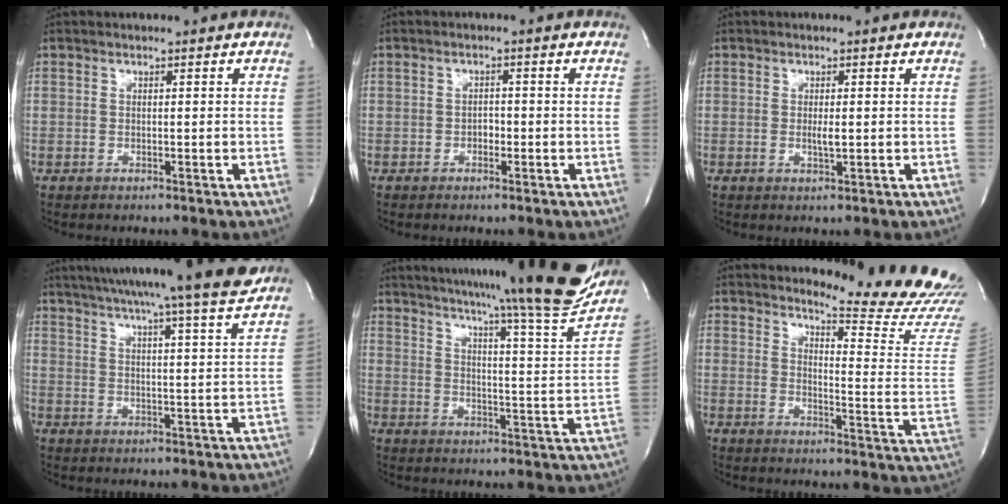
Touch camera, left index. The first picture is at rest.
{"total": 1.3, "force": [-0.6, 0.8, 0.8], "torque": [-0.010, 0.003, -0.012]}
{"total": 1.5, "force": [-0.1, 0.2, 1.5], "torque": [-0.030, -0.004, -0.001]}
{"total": 20.7, "force": [18.3, -1.9, 9.5], "torque": [-0.160, -0.034, 0.247]}
{"total": 26.0, "force": [23.1, -0.5, 11.9], "torque": [-0.187, -0.080, 0.296]}
{"total": 16.3, "force": [16.0, -1.4, 3.2], "torque": [-0.050, -0.161, 0.176]}